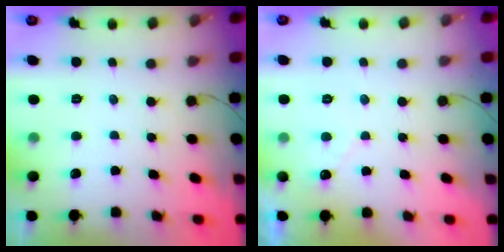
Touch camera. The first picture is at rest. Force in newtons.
{"total": 3.3, "press": 3.3, "slide": 0.1}